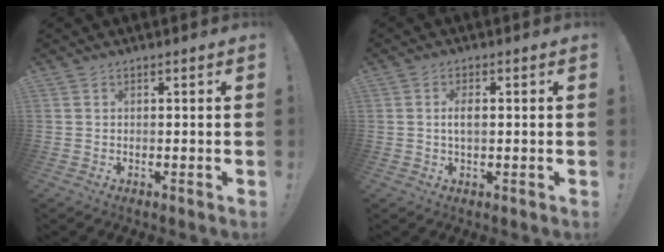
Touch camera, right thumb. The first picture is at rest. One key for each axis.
{"total": 3.0, "fx": 0.1, "fy": 1.2, "fz": 2.7, "tx": -0.044, "ty": 0.003, "tz": 0.000}